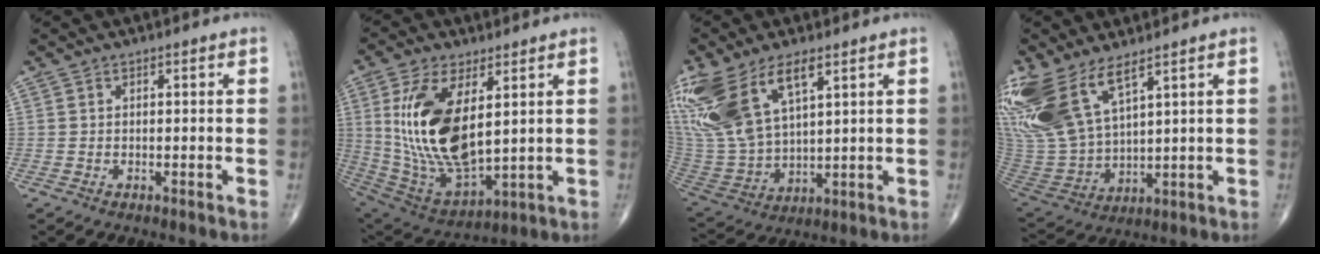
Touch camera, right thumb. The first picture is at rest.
{"total": 19.7, "force": [4.3, 9.3, 16.9], "torque": [-0.331, -0.027, 0.098]}
{"total": 19.8, "force": [9.8, 9.3, 14.4], "torque": [-0.319, -0.029, 0.208]}
{"total": 17.4, "force": [10.3, 7.3, 11.9], "torque": [-0.268, -0.040, 0.223]}